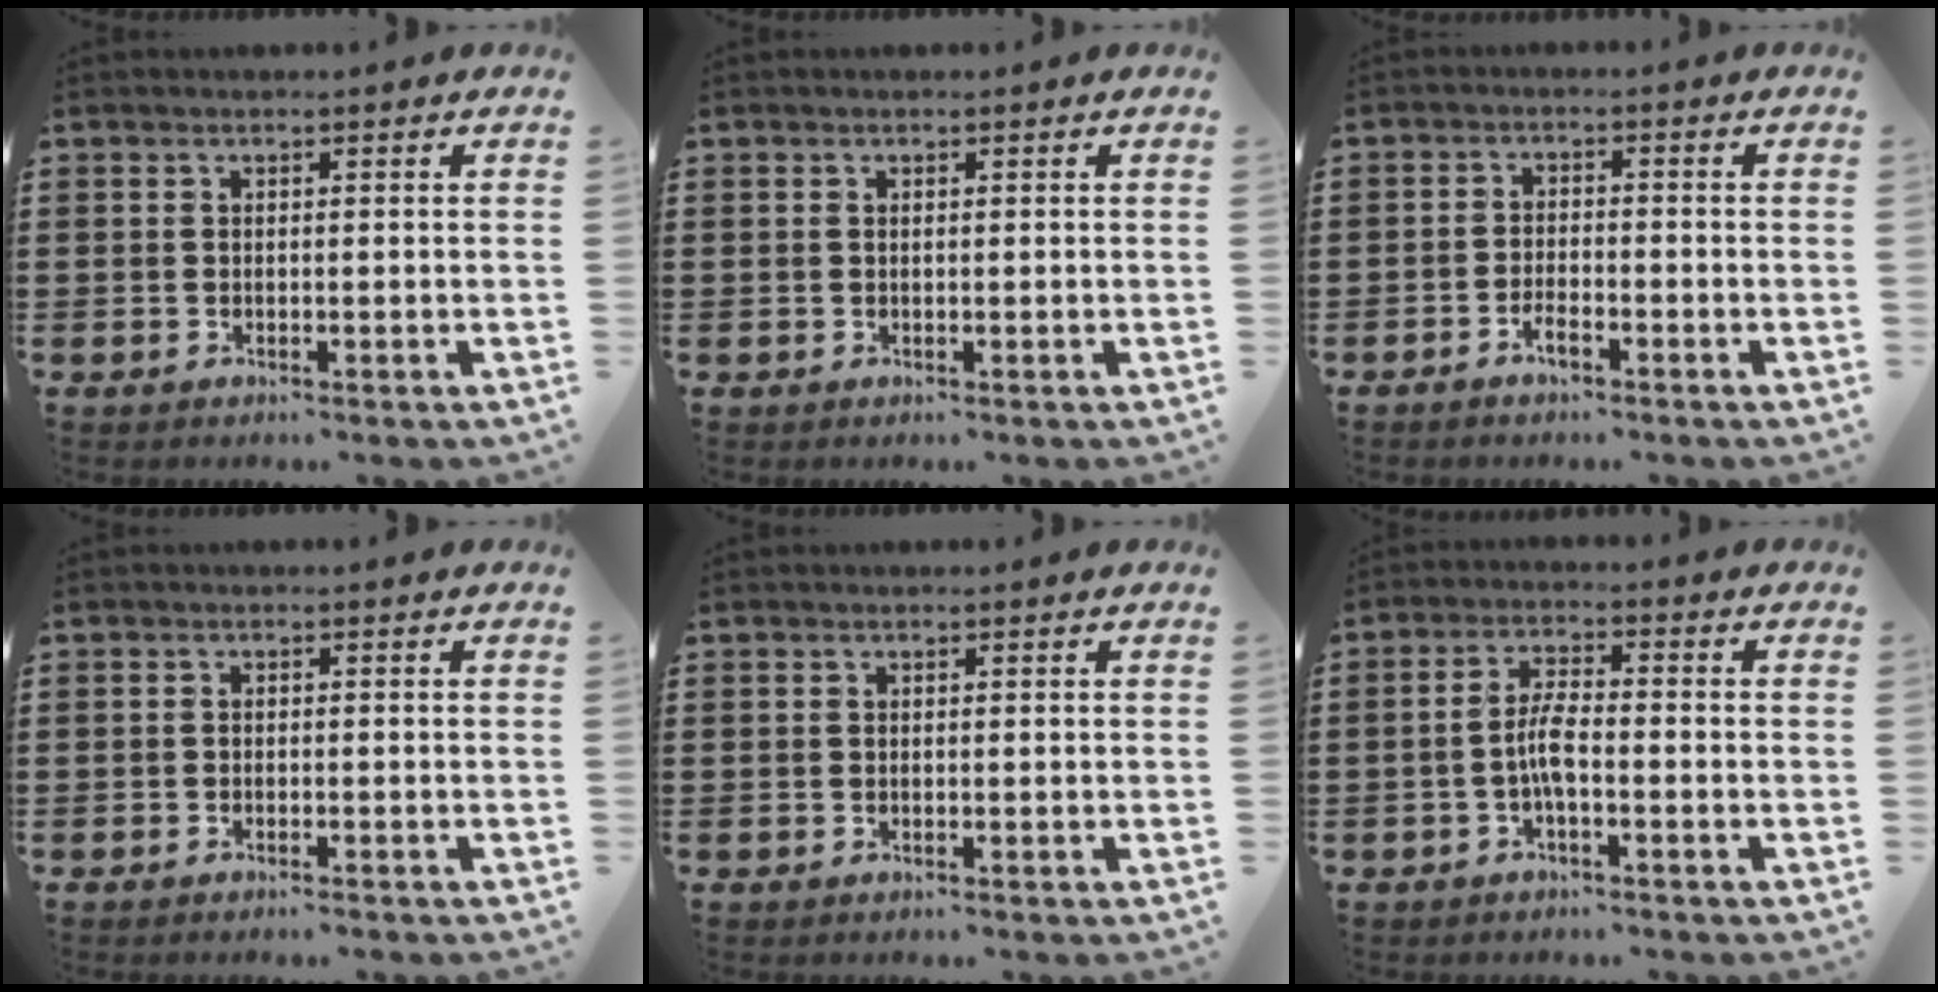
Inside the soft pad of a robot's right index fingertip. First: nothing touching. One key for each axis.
{"total": 0.0}
{"total": 2.2, "fx": -1.7, "fy": 0.7, "fz": 1.3, "tx": -0.026, "ty": 0.001, "tz": -0.031}
{"total": 0.7, "fx": -0.7, "fy": 0.0, "fz": 0.0, "tx": -0.003, "ty": -0.001, "tz": -0.014}
{"total": 0.0}
{"total": 4.4, "fx": -1.3, "fy": 1.2, "fz": 4.0, "tx": -0.094, "ty": -0.002, "tz": -0.030}